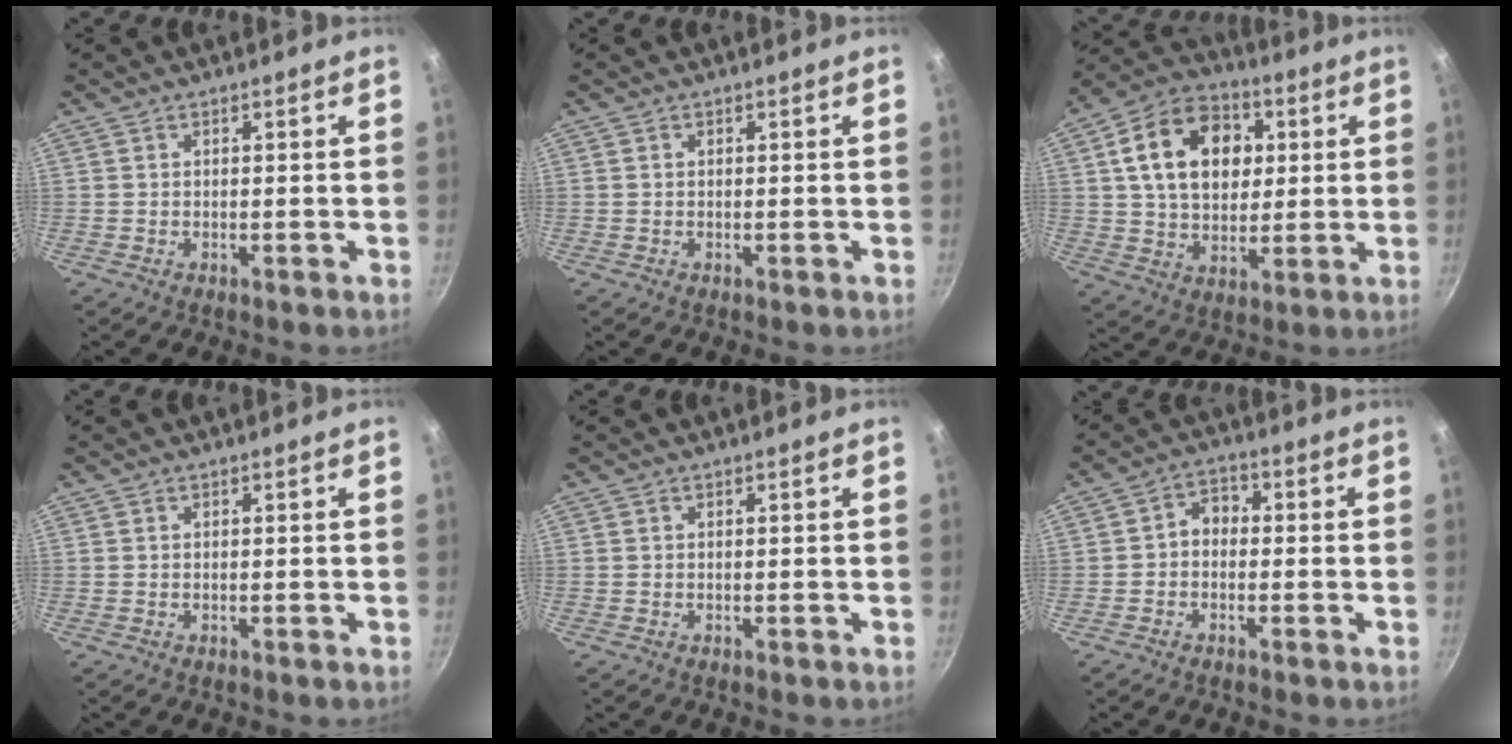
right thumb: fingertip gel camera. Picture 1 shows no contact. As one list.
[{"total": 0.0}, {"total": 17.5, "force": [4.0, 12.6, 11.4], "torque": [-0.159, 0.013, 0.059]}, {"total": 0.0}, {"total": 0.0}, {"total": 3.9, "force": [-0.7, 3.0, 2.3], "torque": [-0.023, 0.020, -0.025]}]